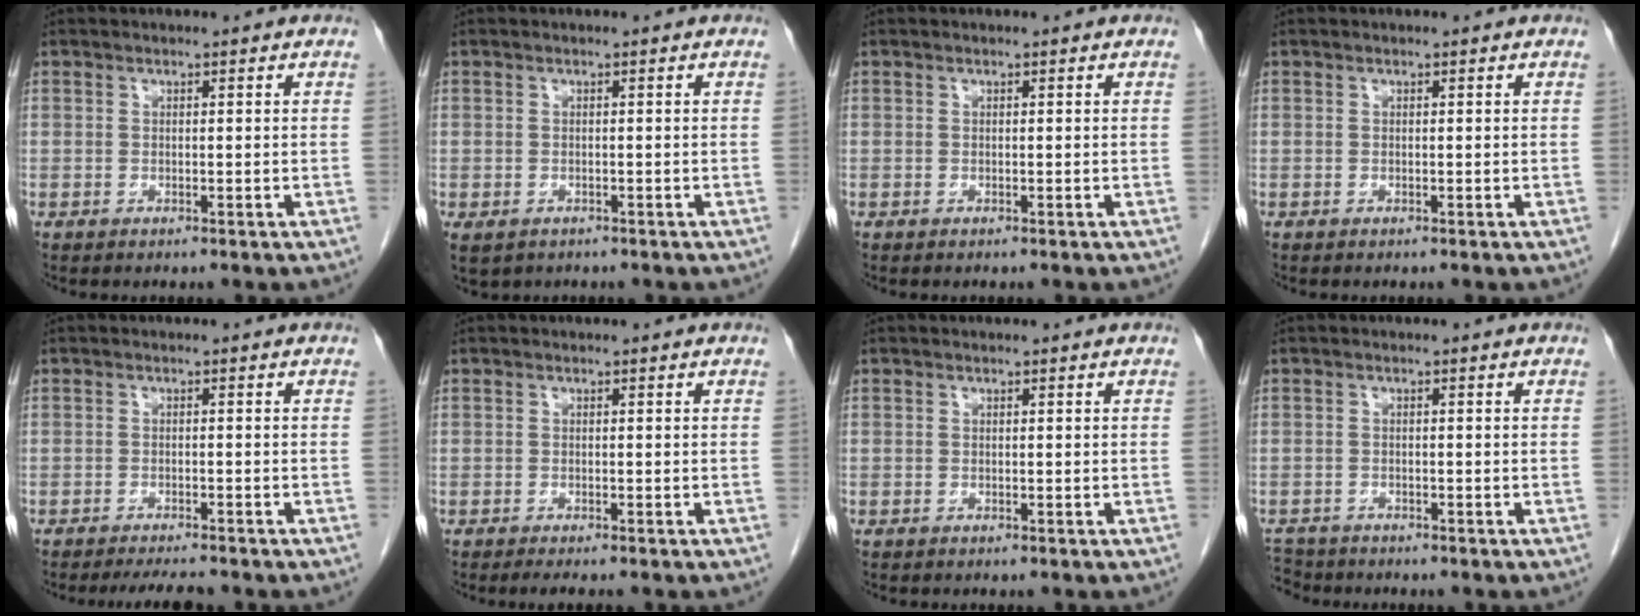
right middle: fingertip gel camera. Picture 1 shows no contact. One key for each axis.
{"total": 5.0, "fx": -3.1, "fy": 3.1, "fz": 2.4, "tx": -0.048, "ty": -0.008, "tz": -0.037}
{"total": 0.0}
{"total": 0.0}
{"total": 4.1, "fx": -3.7, "fy": 0.3, "fz": 1.6, "tx": -0.024, "ty": -0.010, "tz": -0.057}
{"total": 2.5, "fx": -2.0, "fy": 0.3, "fz": 1.4, "tx": -0.018, "ty": -0.006, "tz": -0.025}
{"total": 0.0}
{"total": 3.8, "fx": -3.6, "fy": 1.3, "fz": -0.1, "tx": 0.001, "ty": -0.008, "tz": -0.064}